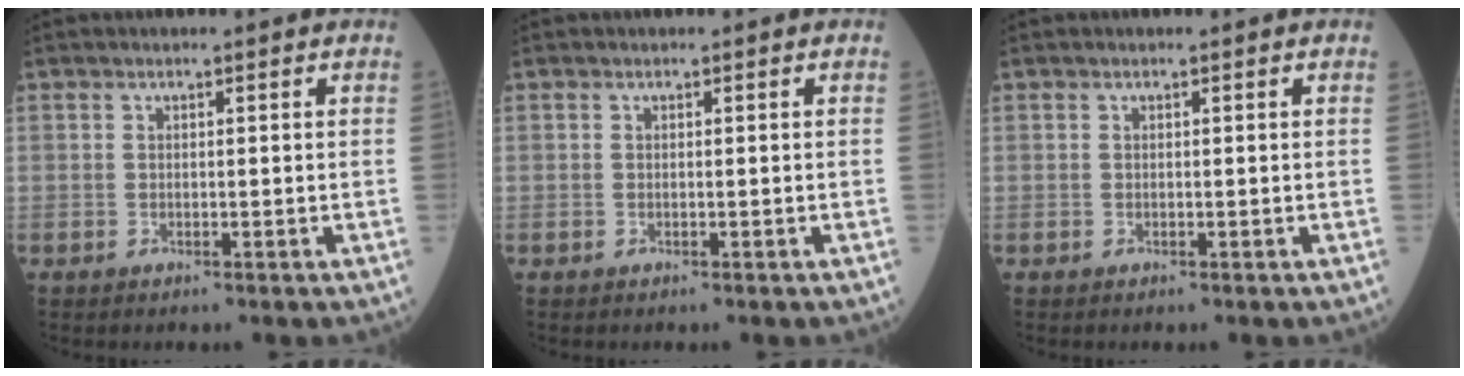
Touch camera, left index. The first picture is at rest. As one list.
[{"total": 0.0}, {"total": 0.0}]